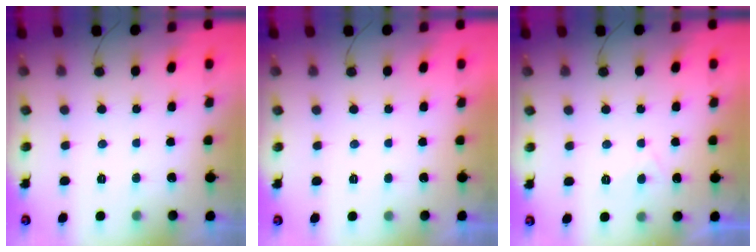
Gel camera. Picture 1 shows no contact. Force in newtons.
{"total": 2.3, "press": 2.3, "slide": 0.3}
{"total": 3.0, "press": 2.9, "slide": 0.9}